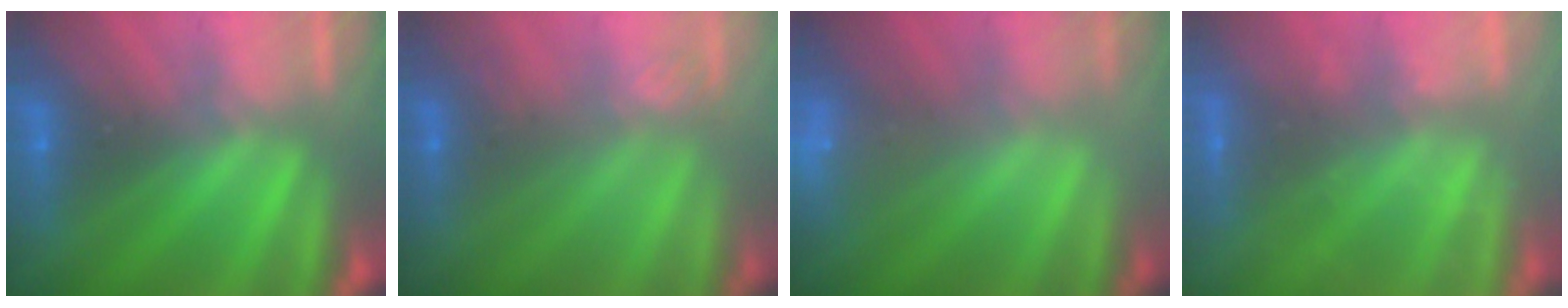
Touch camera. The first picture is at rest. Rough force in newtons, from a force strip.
{"total": 2.7}
{"total": 2.3}
{"total": 2.3}